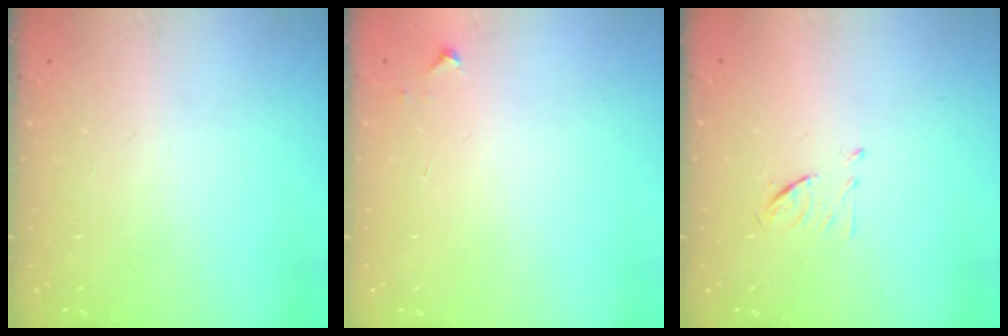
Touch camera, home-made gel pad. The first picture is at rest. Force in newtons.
{"total": 3.3, "press": 3.2, "slide": 0.4}
{"total": 6.3, "press": 6.2, "slide": 1.0}